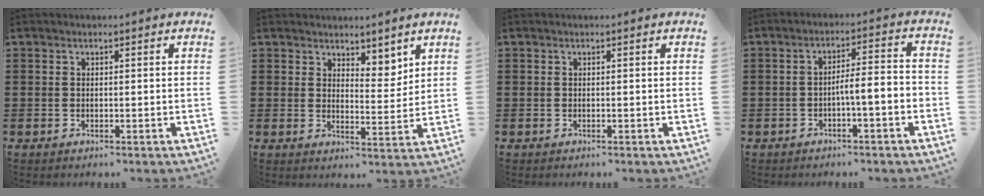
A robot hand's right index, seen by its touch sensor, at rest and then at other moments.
{"total": 4.1, "force": [3.6, 1.9, 0.5], "torque": [-0.007, -0.011, 0.065]}
{"total": 0.0}
{"total": 4.0, "force": [-2.1, 0.4, 3.4], "torque": [-0.063, 0.003, -0.045]}